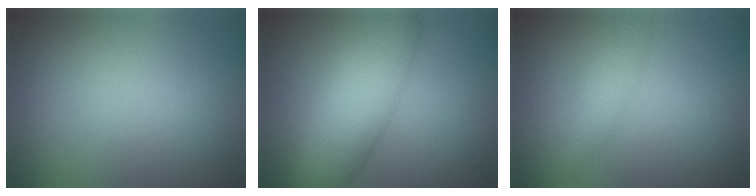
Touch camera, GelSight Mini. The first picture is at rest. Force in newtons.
{"total": 7.9, "press": 7.9, "slide": 0.1}
{"total": 1.7, "press": 1.7, "slide": 0.1}